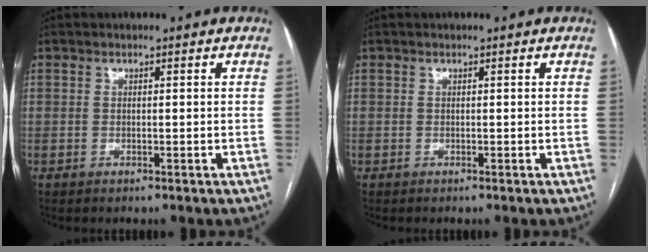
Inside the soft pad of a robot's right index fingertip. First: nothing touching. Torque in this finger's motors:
{"motor_torque": [0.00, 0.00, 0.00, 0.00]}